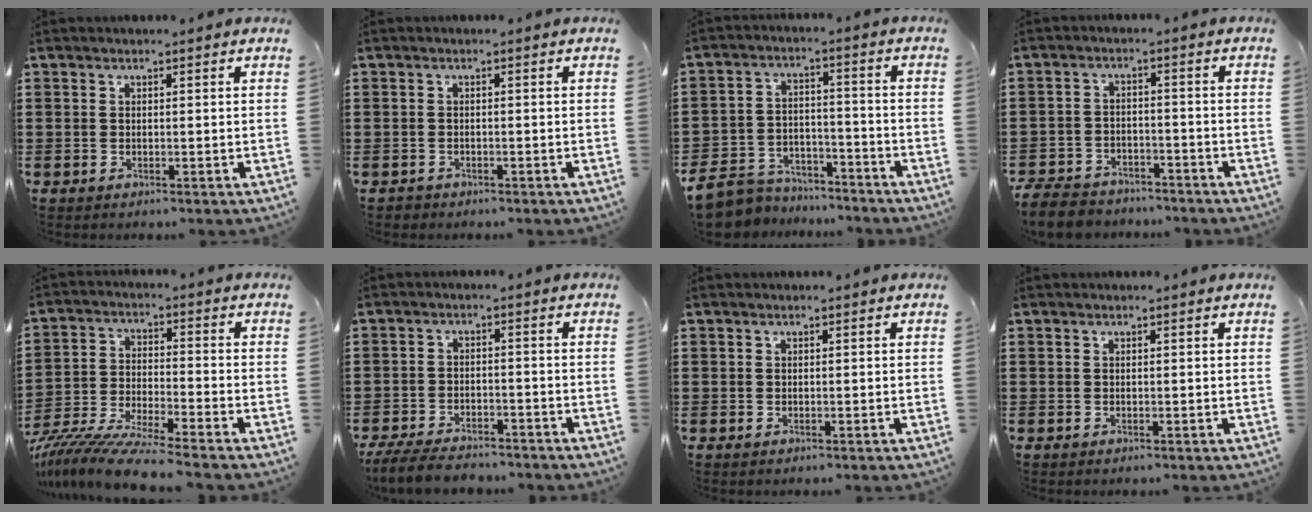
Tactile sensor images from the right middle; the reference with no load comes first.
{"total": 0.9, "force": [-0.7, 0.5, -0.1], "torque": [-0.001, 0.003, -0.018]}
{"total": 7.3, "force": [-7.0, 1.9, 1.0], "torque": [-0.037, 0.014, -0.144]}
{"total": 5.8, "force": [-5.5, 1.5, 1.0], "torque": [-0.030, 0.008, -0.114]}
{"total": 8.9, "force": [-8.4, -0.3, 3.0], "torque": [-0.060, -0.001, -0.167]}
{"total": 5.2, "force": [-4.8, 1.2, 1.3], "torque": [-0.033, 0.004, -0.098]}
{"total": 0.6, "force": [0.0, 0.6, 0.0], "torque": [0.006, 0.003, -0.004]}
{"total": 0.0}